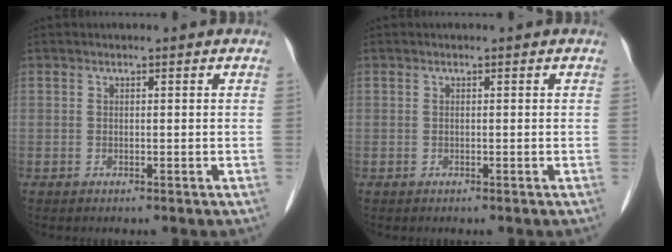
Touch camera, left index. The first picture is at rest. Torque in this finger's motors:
{"motor_torque": [0.00, 0.00, 0.02, 0.00]}